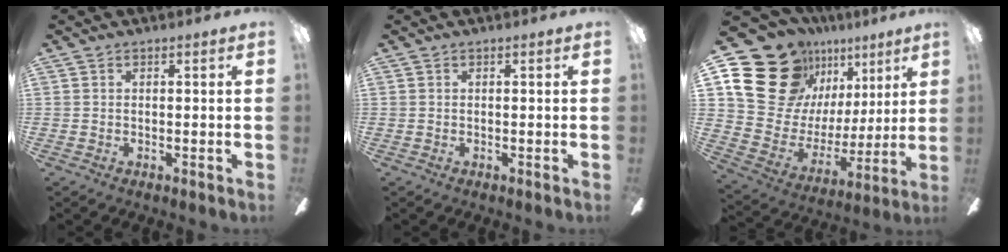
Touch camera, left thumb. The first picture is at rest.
{"total": 0.0}
{"total": 22.9, "force": [13.6, 15.7, 9.7], "torque": [-0.156, -0.080, 0.276]}